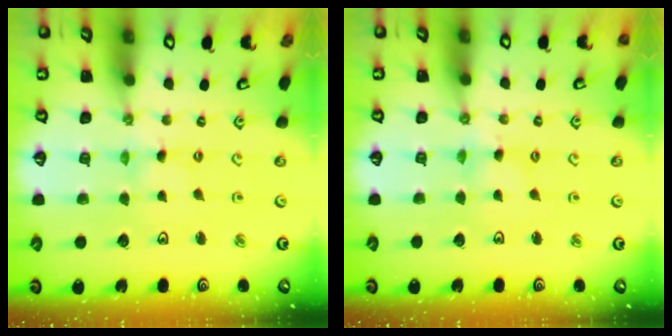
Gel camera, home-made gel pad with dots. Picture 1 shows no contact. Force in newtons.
{"total": 1.3, "press": 1.3, "slide": 0.3}